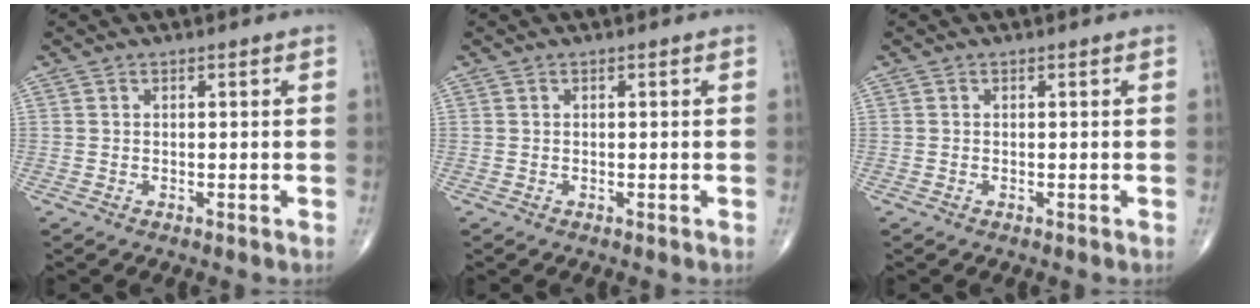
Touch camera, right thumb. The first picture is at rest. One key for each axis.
{"total": 0.0}
{"total": 0.0}